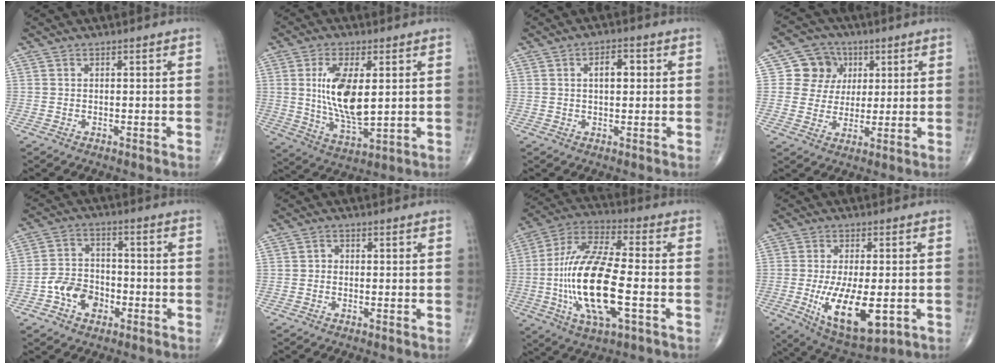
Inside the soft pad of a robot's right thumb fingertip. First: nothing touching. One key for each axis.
{"total": 14.8, "fx": 2.2, "fy": 6.3, "fz": 13.2, "tx": -0.242, "ty": -0.024, "tz": 0.052}
{"total": 4.4, "fx": 0.9, "fy": 2.3, "fz": 3.6, "tx": -0.047, "ty": 0.006, "tz": 0.010}
{"total": 8.6, "fx": 2.6, "fy": 7.9, "fz": 2.2, "tx": 0.008, "ty": 0.000, "tz": 0.041}
{"total": 8.1, "fx": -3.2, "fy": 5.9, "fz": 4.5, "tx": -0.056, "ty": 0.031, "tz": -0.061}
{"total": 1.1, "fx": -0.3, "fy": 1.0, "fz": 0.5, "tx": 0.002, "ty": 0.004, "tz": -0.010}
{"total": 20.7, "fx": -3.8, "fy": 7.2, "fz": 19.1, "tx": -0.394, "ty": 0.021, "tz": -0.065}
{"total": 14.1, "fx": -3.4, "fy": 5.9, "fz": 12.3, "tx": -0.207, "ty": -0.017, "tz": -0.039}